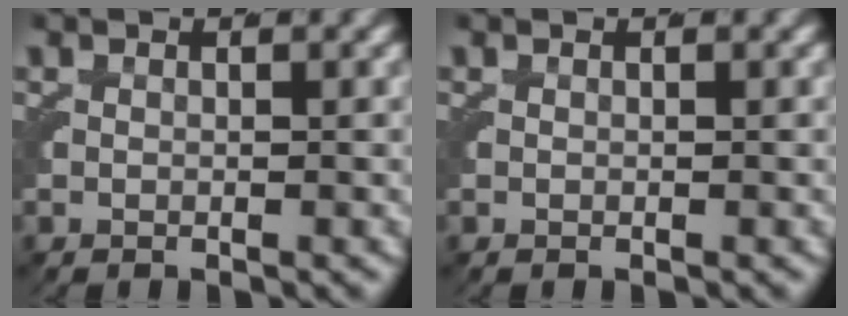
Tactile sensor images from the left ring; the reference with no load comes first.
{"total": 0.0}